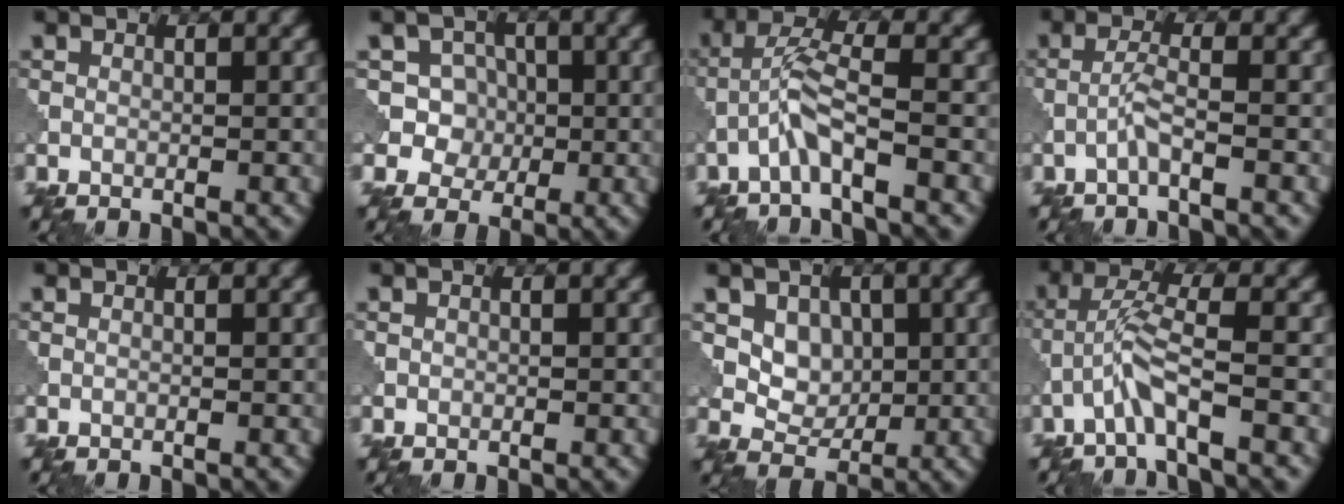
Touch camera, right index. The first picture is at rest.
{"total": 5.2, "force": [0.2, 5.0, 1.6], "torque": [-0.012, 0.018, -0.008]}
{"total": 3.3, "force": [-1.8, 0.3, 2.8], "torque": [-0.064, 0.015, -0.040]}
{"total": 1.9, "force": [-1.0, 0.1, 1.6], "torque": [-0.035, 0.009, -0.026]}
{"total": 0.0}
{"total": 0.0}
{"total": 3.6, "force": [1.0, 2.9, 1.9], "torque": [-0.036, -0.017, 0.033]}
{"total": 3.4, "force": [-1.9, 0.1, 2.9], "torque": [-0.063, 0.015, -0.042]}